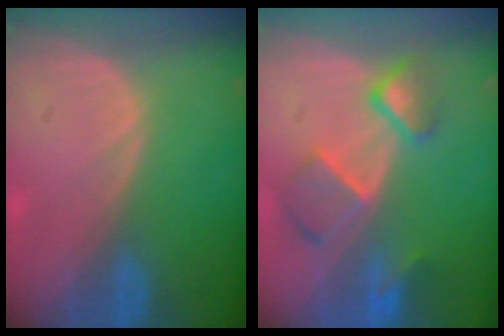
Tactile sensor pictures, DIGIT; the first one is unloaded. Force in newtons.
{"total": 7.6, "press": 6.7, "slide": 3.7}